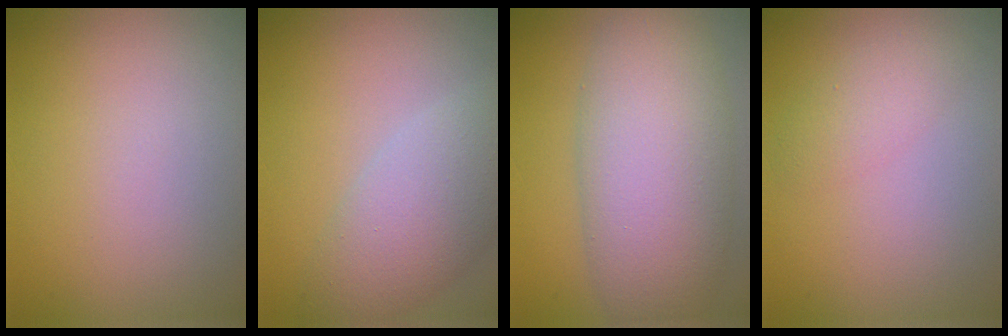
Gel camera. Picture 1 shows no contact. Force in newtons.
{"total": 5.5, "press": 5.5, "slide": 0.4}
{"total": 9.0, "press": 9.0, "slide": 0.3}
{"total": 1.9, "press": 1.9, "slide": 0.1}